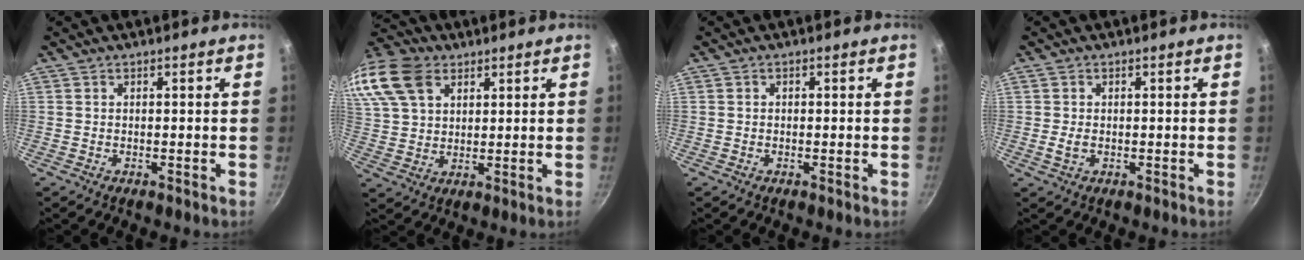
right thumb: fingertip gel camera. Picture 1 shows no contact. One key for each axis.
{"total": 20.0, "fx": 9.6, "fy": 13.6, "fz": 11.0, "tx": -0.255, "ty": 0.025, "tz": 0.183}
{"total": 0.6, "fx": 0.0, "fy": 0.6, "fz": 0.2, "tx": -0.002, "ty": 0.004, "tz": -0.001}
{"total": 2.1, "fx": -0.2, "fy": 1.5, "fz": 1.5, "tx": -0.026, "ty": -0.003, "tz": -0.004}